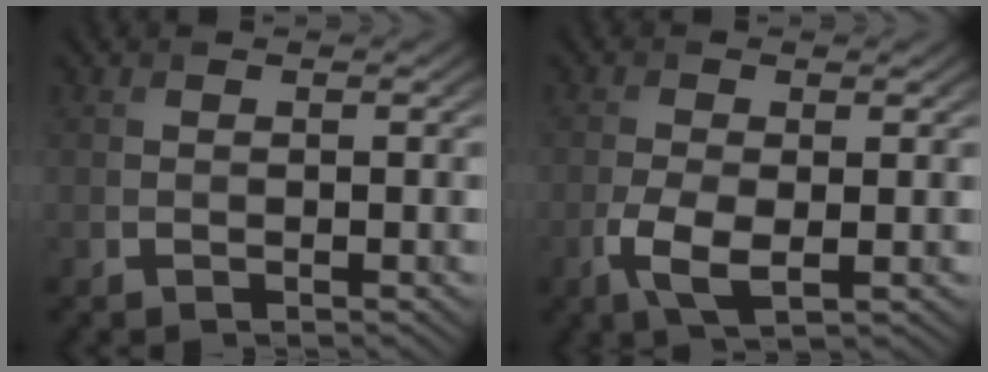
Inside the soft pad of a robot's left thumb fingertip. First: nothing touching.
{"total": 4.4, "force": [-1.4, 1.8, 3.8], "torque": [-0.091, -0.006, -0.028]}